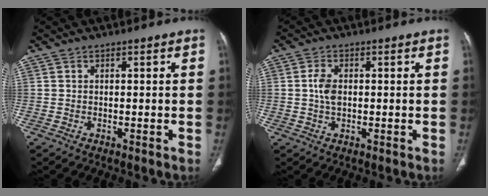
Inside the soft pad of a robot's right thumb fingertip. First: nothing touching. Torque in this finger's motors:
{"motor_torque": [0.72, 1.15, 0.61, 0.51, 0.08]}